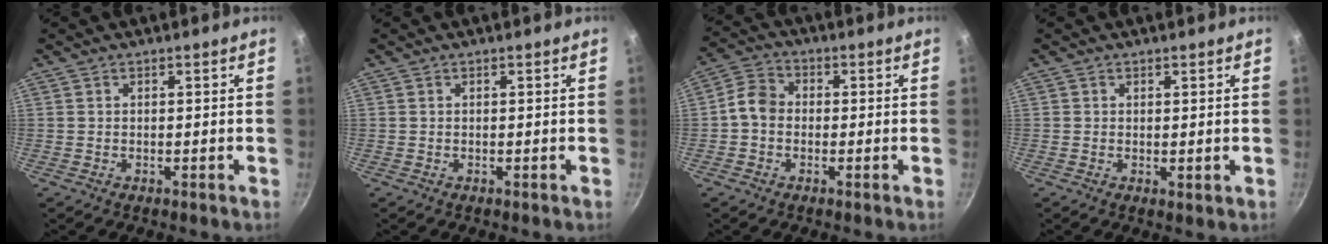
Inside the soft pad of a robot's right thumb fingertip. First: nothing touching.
{"total": 0.0}
{"total": 5.4, "force": [-0.8, 4.4, 3.1], "torque": [-0.041, 0.018, -0.033]}
{"total": 1.0, "force": [0.5, 0.6, 0.7], "torque": [-0.009, -0.009, 0.003]}